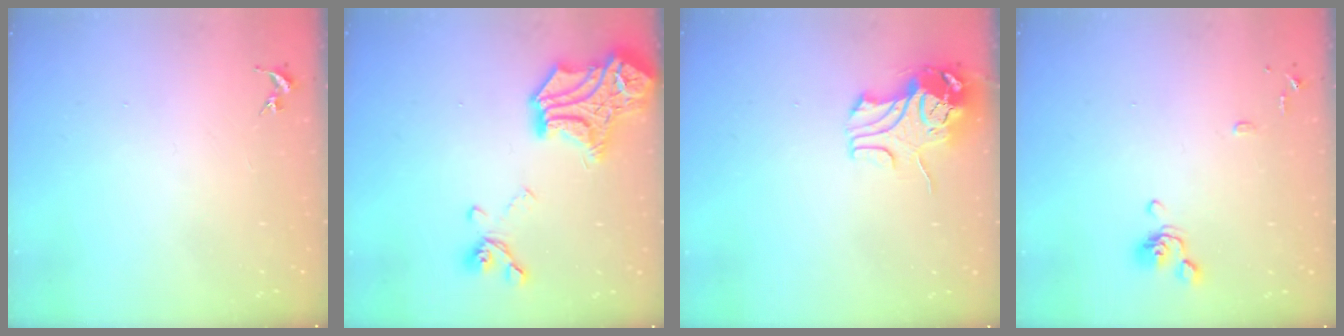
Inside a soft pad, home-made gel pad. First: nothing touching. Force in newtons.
{"total": 22.8, "press": 22.8, "slide": 0.7}
{"total": 9.6, "press": 9.5, "slide": 1.0}
{"total": 9.1, "press": 9.0, "slide": 1.4}